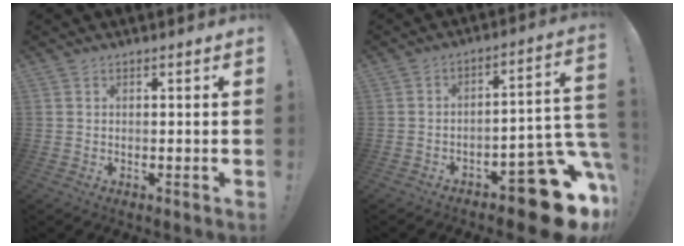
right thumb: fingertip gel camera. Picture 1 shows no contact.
{"total": 18.4, "force": [-10.7, 6.4, 13.4], "torque": [-0.138, 0.068, -0.162]}